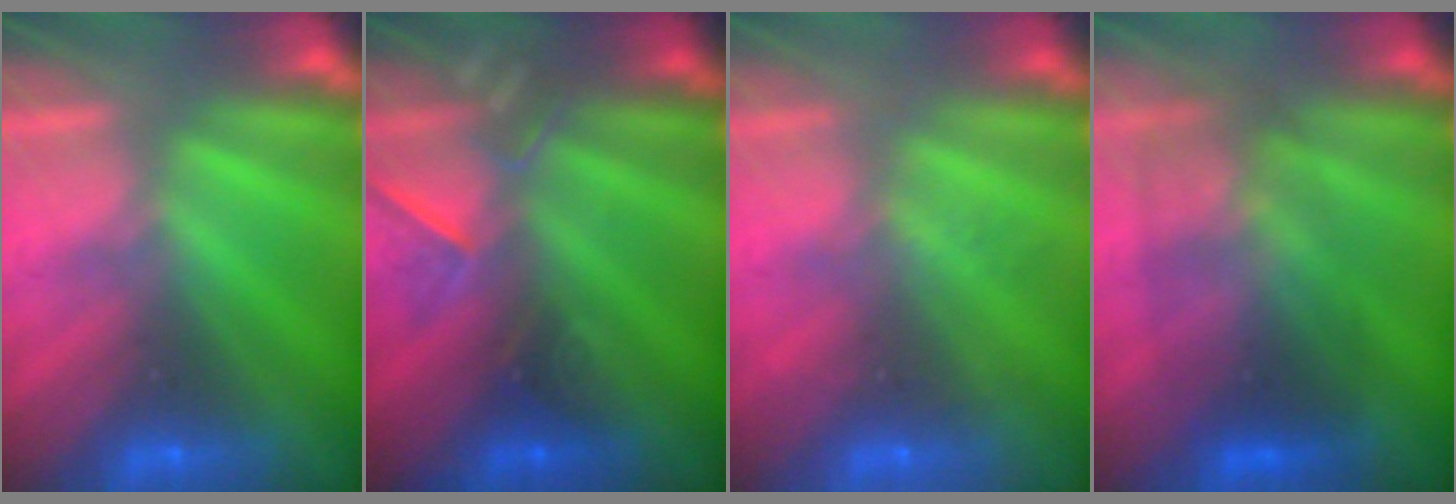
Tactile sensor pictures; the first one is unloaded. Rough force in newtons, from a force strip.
{"total": 2.4}
{"total": 2.1}
{"total": 2.9}